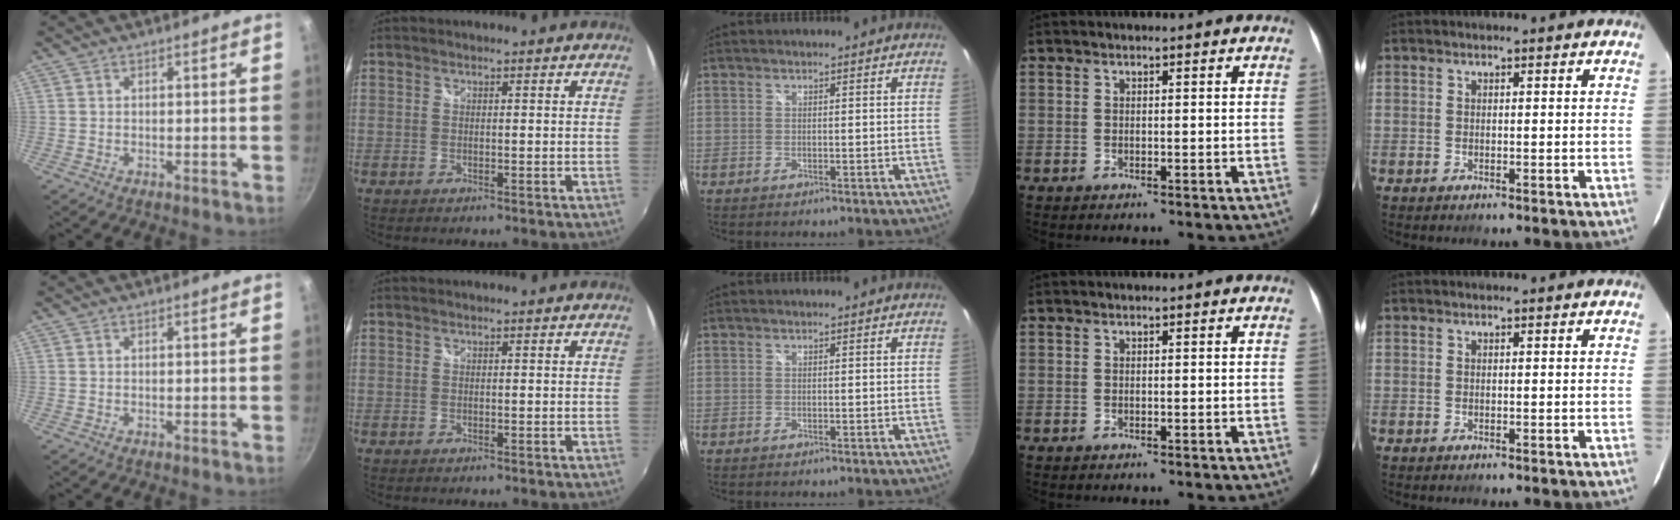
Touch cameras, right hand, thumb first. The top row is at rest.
{}